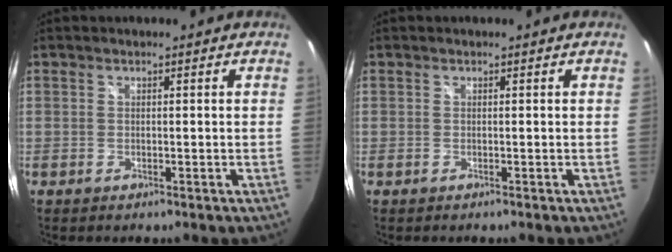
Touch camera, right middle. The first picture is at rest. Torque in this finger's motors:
{"motor_torque": [0.04, 0.07, 0.00, 0.00]}